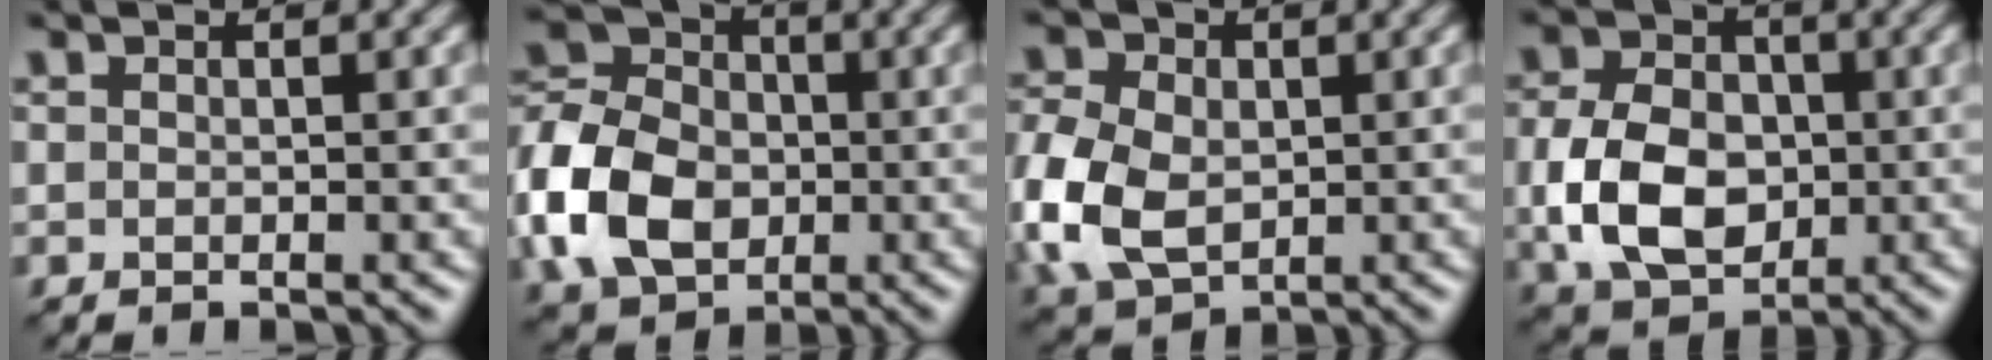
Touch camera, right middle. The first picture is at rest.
{"total": 10.0, "force": [-2.8, 7.5, 6.1], "torque": [-0.145, 0.004, -0.075]}
{"total": 8.8, "force": [-1.2, 6.3, 6.0], "torque": [-0.159, -0.004, -0.035]}
{"total": 7.8, "force": [-1.1, 5.7, 5.3], "torque": [-0.117, -0.007, -0.028]}